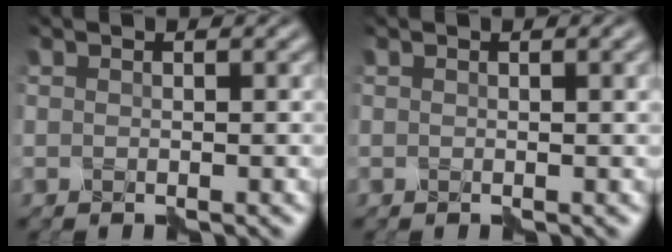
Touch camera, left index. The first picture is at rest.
{"total": 1.1, "force": [0.4, 0.2, 1.0], "torque": [-0.014, 0.002, 0.002]}